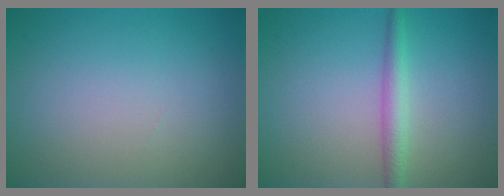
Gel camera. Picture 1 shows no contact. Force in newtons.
{"total": 2.2, "press": 2.2, "slide": 0.0}